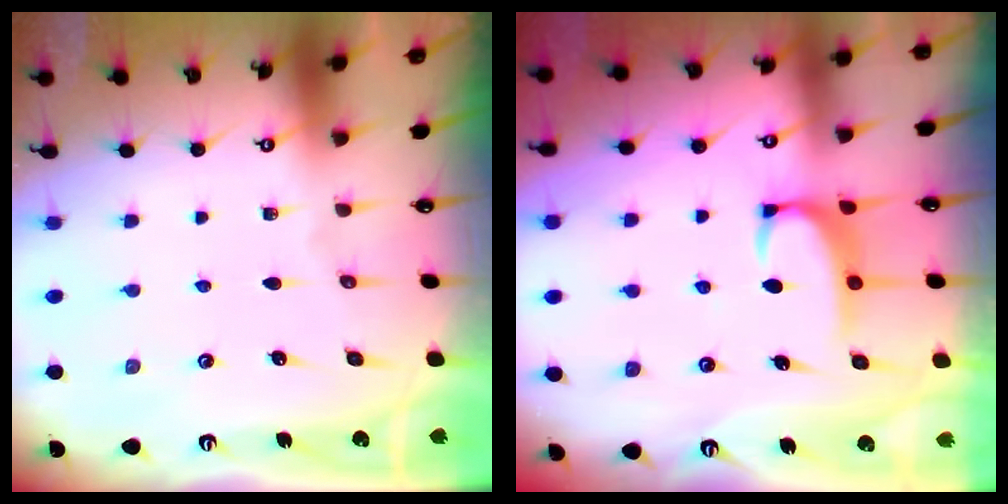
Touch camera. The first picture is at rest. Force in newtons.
{"total": 2.3, "press": 2.3, "slide": 0.6}